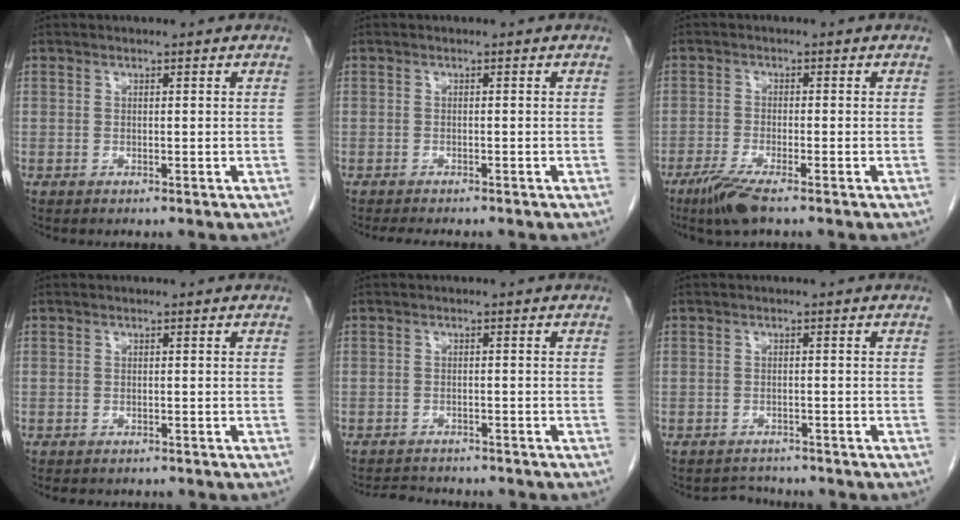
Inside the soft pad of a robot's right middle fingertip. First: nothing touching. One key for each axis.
{"total": 4.5, "fx": -3.9, "fy": 0.8, "fz": 2.1, "tx": -0.028, "ty": -0.010, "tz": -0.053}
{"total": 5.2, "fx": -3.7, "fy": 0.3, "fz": 3.7, "tx": -0.078, "ty": -0.016, "tz": -0.069}
{"total": 3.5, "fx": -3.0, "fy": 1.4, "fz": 1.2, "tx": -0.017, "ty": -0.006, "tz": -0.035}
{"total": 5.1, "fx": -4.8, "fy": 1.2, "fz": 1.2, "tx": -0.021, "ty": -0.008, "tz": -0.069}
{"total": 2.2, "fx": -2.1, "fy": 0.5, "fz": -0.6, "tx": 0.005, "ty": -0.008, "tz": -0.032}